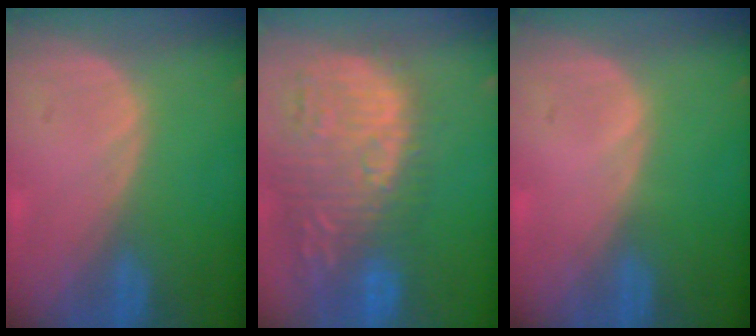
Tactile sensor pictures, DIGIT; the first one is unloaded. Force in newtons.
{"total": 14.4, "press": 12.5, "slide": 7.2}
{"total": 0.0}